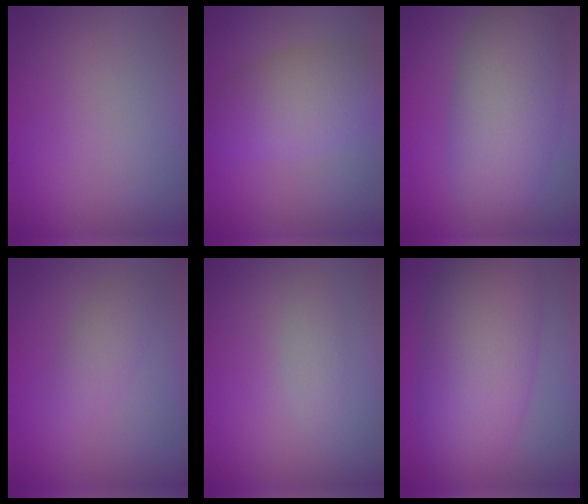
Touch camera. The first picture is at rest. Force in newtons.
{"total": 5.4, "press": 5.4, "slide": 0.2}
{"total": 8.2, "press": 8.2, "slide": 0.4}
{"total": 2.2, "press": 2.2, "slide": 0.1}
{"total": 1.1, "press": 1.1, "slide": 0.0}
{"total": 10.7, "press": 10.7, "slide": 0.5}